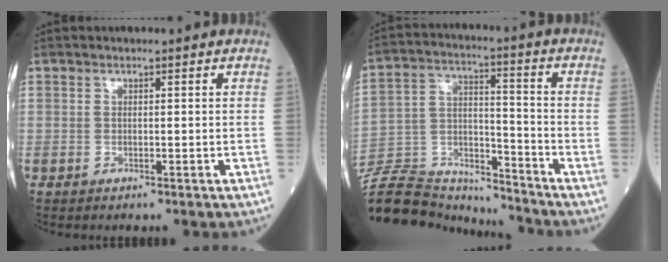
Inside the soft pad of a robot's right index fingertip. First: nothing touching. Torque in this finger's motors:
{"motor_torque": [0.17, -0.74, -0.63, -0.21]}